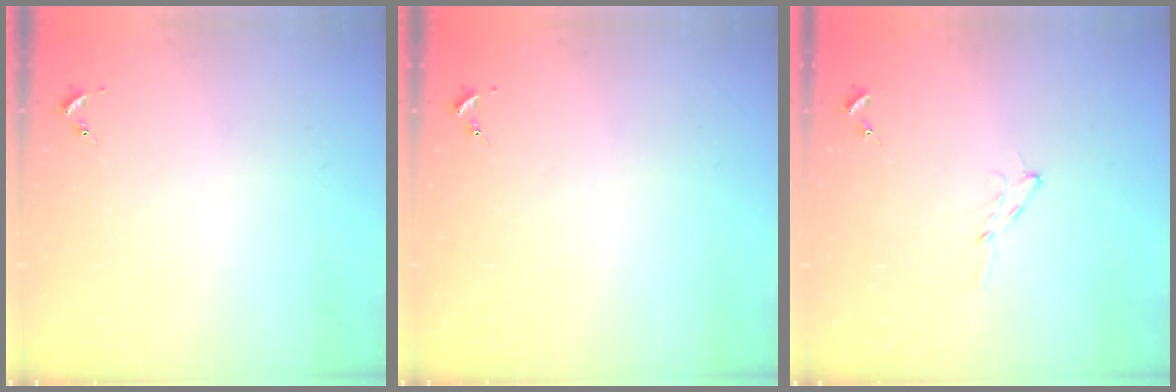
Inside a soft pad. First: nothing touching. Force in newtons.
{"total": 0.0}
{"total": 4.3, "press": 4.3, "slide": 0.6}